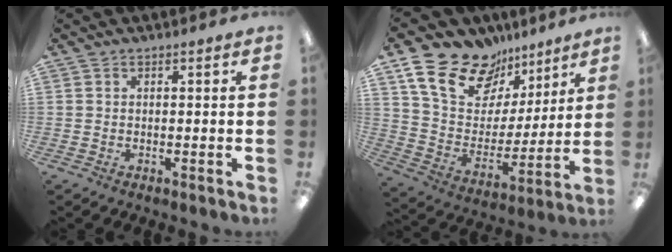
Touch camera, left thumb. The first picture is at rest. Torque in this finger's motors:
{"motor_torque": [0.88, 0.91, 1.29, -1.48, 0.21]}